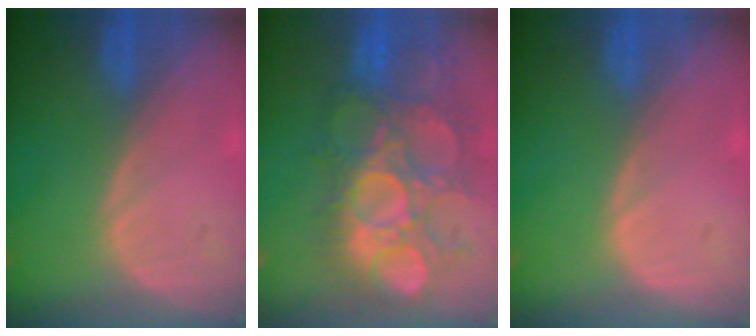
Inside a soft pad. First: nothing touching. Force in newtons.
{"total": 12.2, "press": 11.5, "slide": 4.1}
{"total": 0.0}